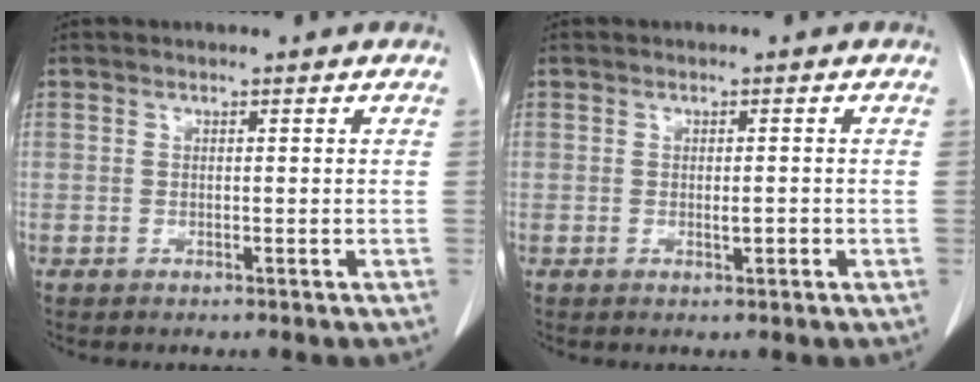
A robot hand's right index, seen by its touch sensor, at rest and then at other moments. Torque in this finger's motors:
{"motor_torque": [-0.02, 0.06, 0.03, 0.00]}